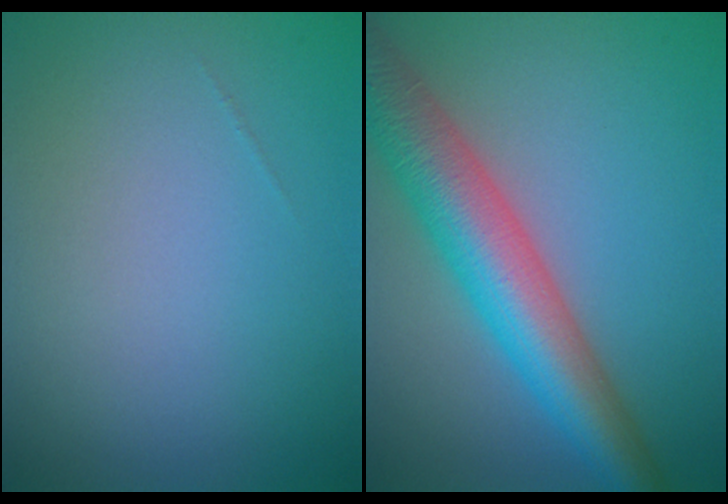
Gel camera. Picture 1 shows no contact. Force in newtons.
{"total": 8.7, "press": 8.6, "slide": 0.4}